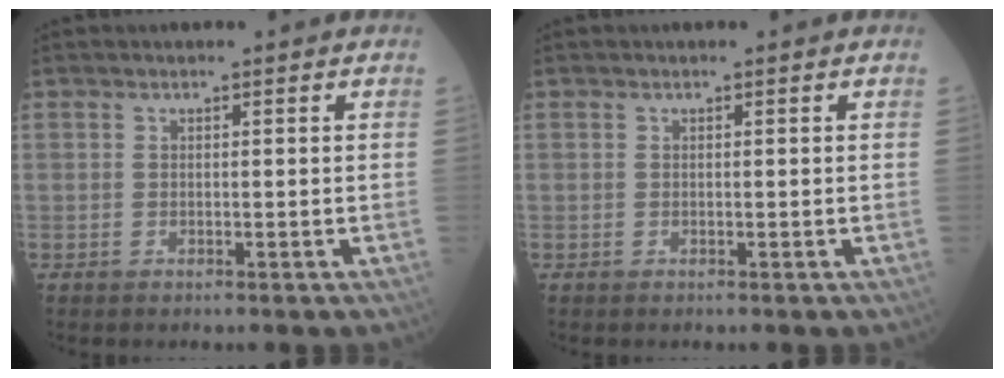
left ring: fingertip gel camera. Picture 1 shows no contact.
{"total": 0.0}